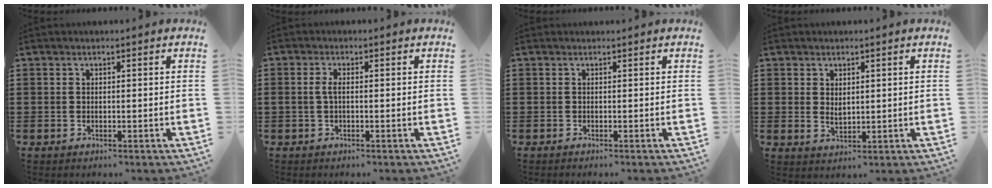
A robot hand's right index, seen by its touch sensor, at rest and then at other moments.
{"total": 1.9, "force": [-0.2, 0.6, 1.8], "torque": [-0.048, -0.004, -0.010]}
{"total": 0.0}
{"total": 1.8, "force": [0.9, 1.1, 1.0], "torque": [-0.021, 0.004, 0.017]}